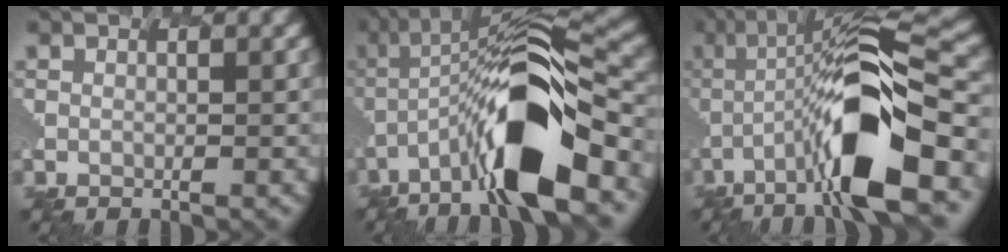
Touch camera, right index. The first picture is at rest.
{"total": 11.0, "force": [-5.6, 2.4, 9.2], "torque": [-0.183, 0.024, -0.106]}
{"total": 10.5, "force": [-3.9, 2.4, 9.5], "torque": [-0.189, 0.022, -0.081]}